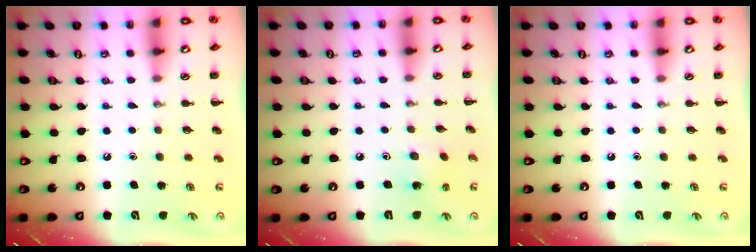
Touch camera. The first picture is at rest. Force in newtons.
{"total": 2.1, "press": 1.9, "slide": 0.9}
{"total": 0.0}